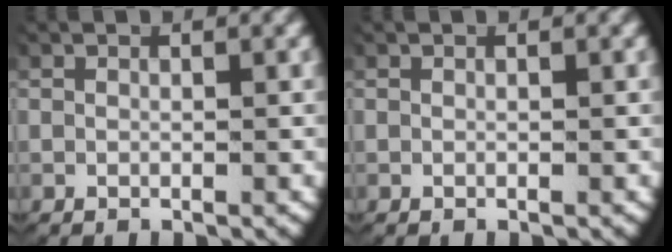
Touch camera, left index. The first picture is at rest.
{"total": 0.0}